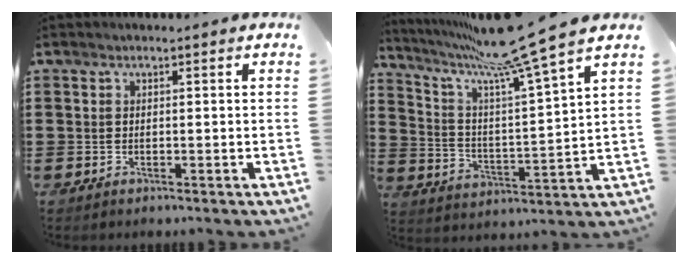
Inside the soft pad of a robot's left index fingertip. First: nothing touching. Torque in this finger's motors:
{"motor_torque": [1.10, -1.04, 0.87, 0.15]}